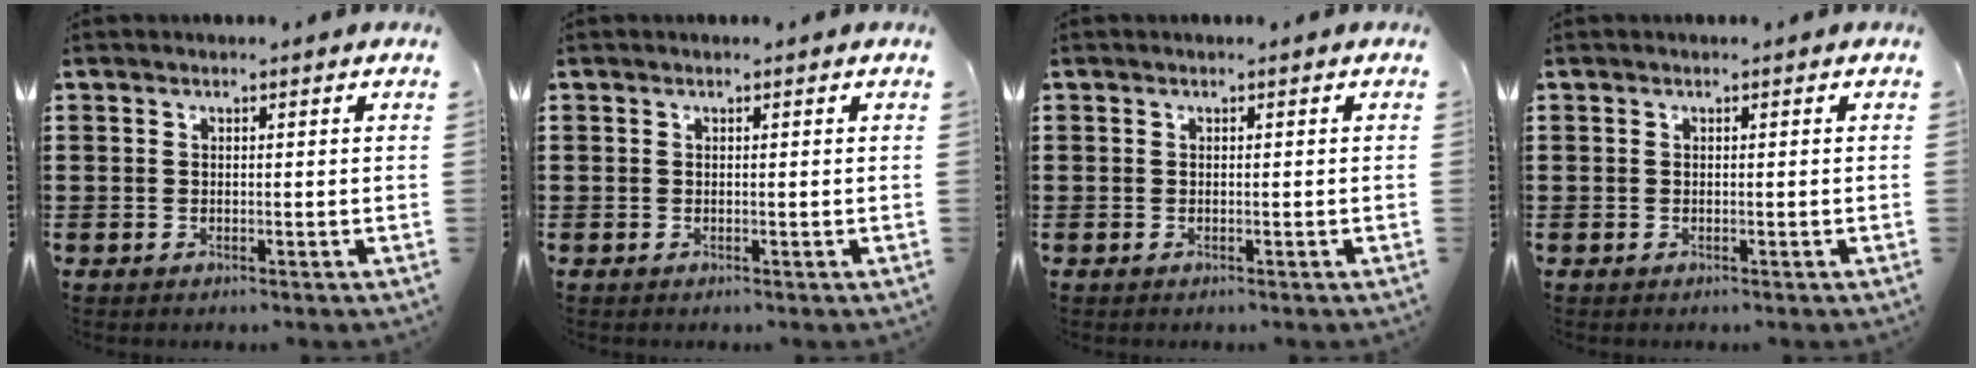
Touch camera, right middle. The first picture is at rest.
{"total": 0.0}
{"total": 0.0}
{"total": 0.0}